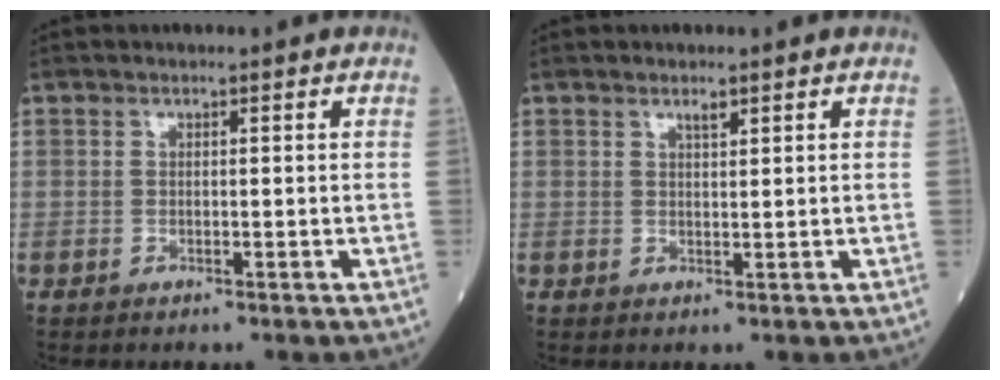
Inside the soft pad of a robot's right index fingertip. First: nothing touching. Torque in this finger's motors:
{"motor_torque": [-0.01, 0.01, -0.01, 0.00]}